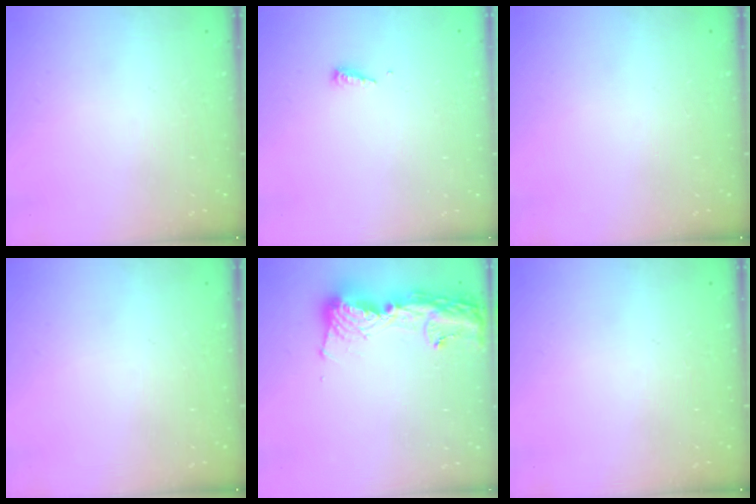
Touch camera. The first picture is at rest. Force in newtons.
{"total": 4.7, "press": 4.6, "slide": 0.4}
{"total": 0.0}
{"total": 0.0}
{"total": 13.9, "press": 13.8, "slide": 1.2}
{"total": 0.0}